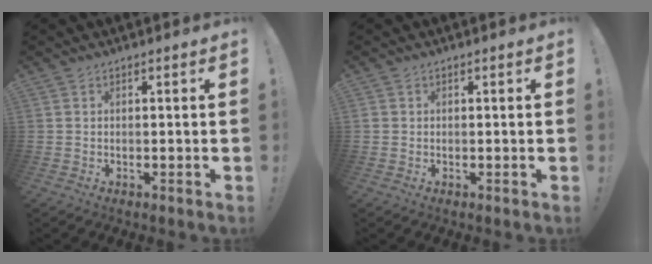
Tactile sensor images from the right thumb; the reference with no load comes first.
{"total": 0.8, "force": [0.0, 0.8, 0.1], "torque": [-0.009, 0.005, 0.002]}